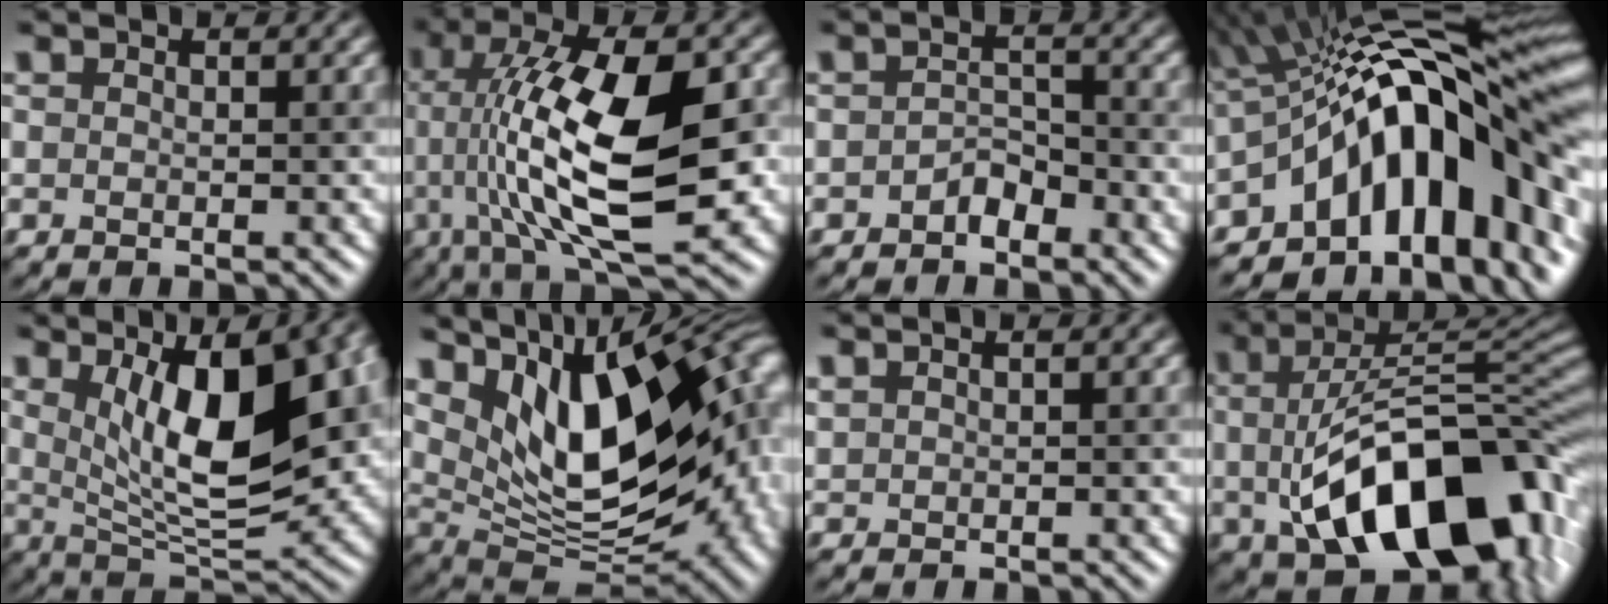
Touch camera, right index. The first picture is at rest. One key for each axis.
{"total": 13.7, "fx": 0.0, "fy": 4.5, "fz": 13.0, "tx": -0.217, "ty": 0.017, "tz": -0.002}
{"total": 1.7, "fx": -1.2, "fy": 1.0, "fz": 0.8, "tx": -0.013, "ty": 0.012, "tz": -0.022}
{"total": 16.4, "fx": -3.9, "fy": 7.3, "fz": 14.2, "tx": -0.162, "ty": 0.054, "tz": -0.085}
{"total": 12.3, "fx": 2.6, "fy": 4.6, "fz": 11.1, "tx": -0.150, "ty": 0.006, "tz": 0.043}
{"total": 15.4, "fx": 4.2, "fy": 7.7, "fz": 12.6, "tx": -0.178, "ty": 0.009, "tz": 0.079}
{"total": 0.7, "fx": 0.6, "fy": 0.1, "fz": -0.1, "tx": 0.003, "ty": 0.009, "tz": 0.018}
{"total": 15.0, "fx": -3.0, "fy": 7.8, "fz": 12.5, "tx": -0.178, "ty": 0.003, "tz": -0.041}